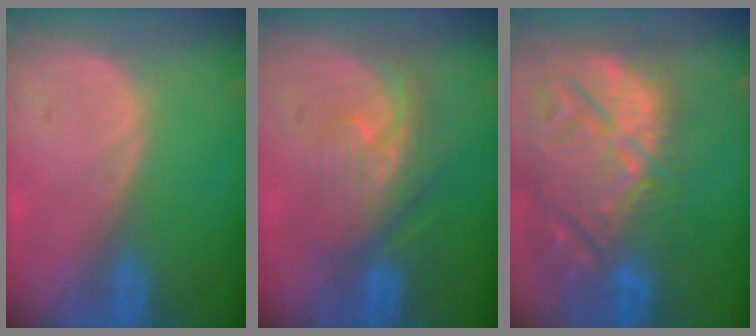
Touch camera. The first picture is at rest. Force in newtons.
{"total": 7.9, "press": 7.5, "slide": 2.5}
{"total": 15.3, "press": 13.1, "slide": 7.9}